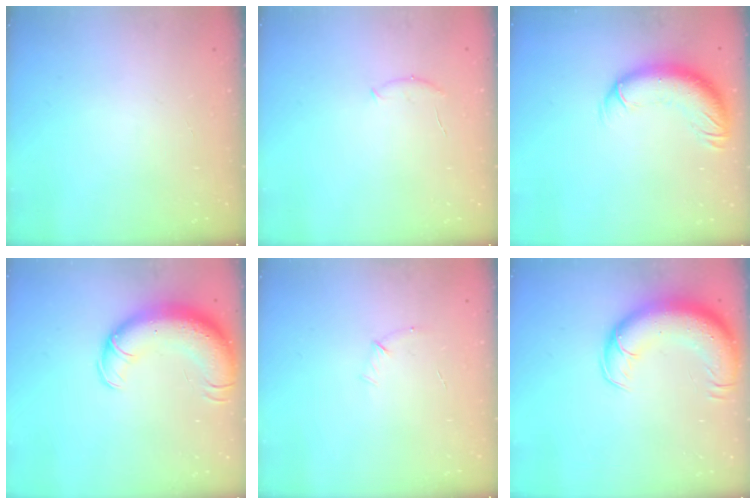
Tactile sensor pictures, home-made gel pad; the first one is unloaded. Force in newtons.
{"total": 6.1, "press": 6.0, "slide": 1.1}
{"total": 13.0, "press": 12.6, "slide": 3.4}
{"total": 16.2, "press": 15.7, "slide": 3.9}
{"total": 4.9, "press": 4.7, "slide": 1.2}
{"total": 16.2, "press": 15.7, "slide": 3.9}